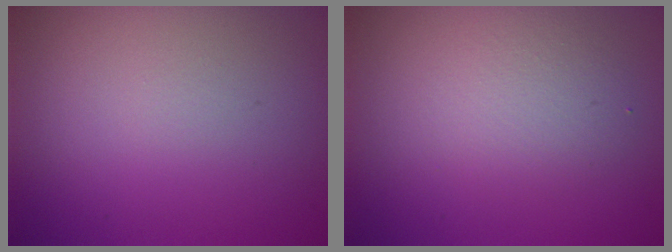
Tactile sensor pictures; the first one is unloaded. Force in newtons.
{"total": 2.5, "press": 2.5, "slide": 0.1}